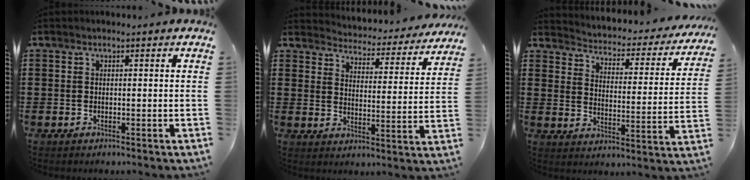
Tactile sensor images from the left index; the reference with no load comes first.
{"total": 3.7, "force": [3.7, 0.0, 0.1], "torque": [-0.019, -0.040, 0.055]}
{"total": 2.4, "force": [2.4, 0.2, 0.2], "torque": [-0.026, -0.031, 0.029]}